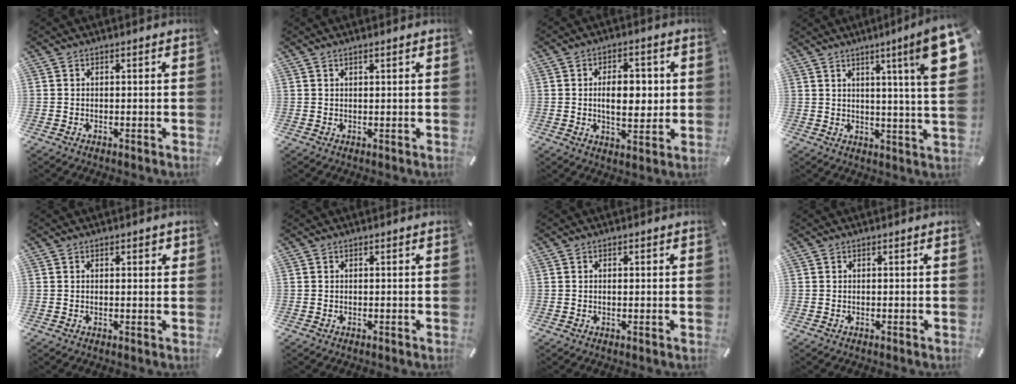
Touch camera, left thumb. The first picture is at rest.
{"total": 1.0, "force": [0.5, 0.0, 0.8], "torque": [-0.015, -0.001, 0.009]}
{"total": 9.5, "force": [0.6, 5.6, 7.7], "torque": [-0.105, 0.003, 0.006]}
{"total": 14.6, "force": [5.9, 0.2, 13.4], "torque": [-0.202, -0.035, 0.080]}
{"total": 1.2, "force": [0.5, 0.6, 0.9], "torque": [-0.011, 0.000, 0.007]}
{"total": 0.0}
{"total": 0.8, "force": [0.0, 0.5, 0.6], "torque": [-0.013, 0.003, -0.002]}
{"total": 0.0}